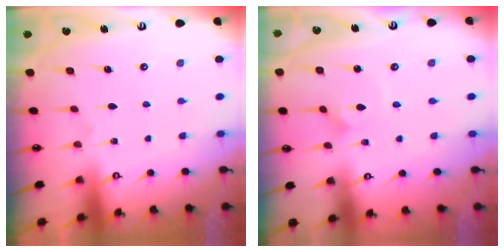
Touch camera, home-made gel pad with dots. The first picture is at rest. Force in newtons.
{"total": 1.5, "press": 1.5, "slide": 0.0}